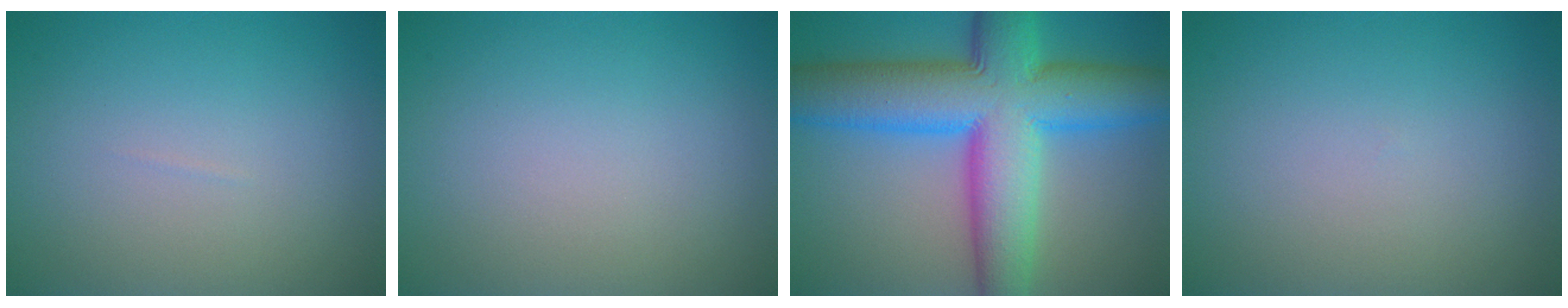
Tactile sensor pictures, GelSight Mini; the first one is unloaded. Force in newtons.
{"total": 0.0}
{"total": 13.3, "press": 13.3, "slide": 0.2}
{"total": 0.0}